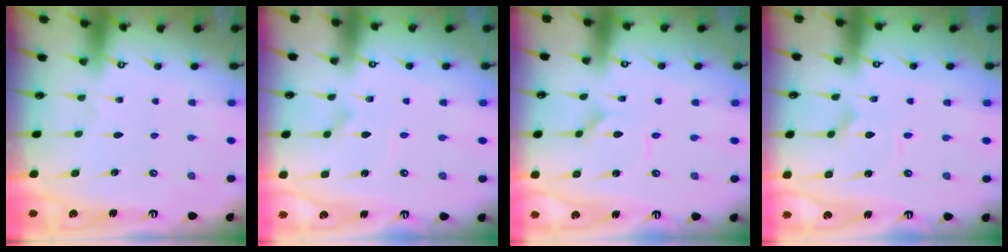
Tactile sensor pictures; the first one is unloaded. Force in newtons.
{"total": 2.2, "press": 2.2, "slide": 0.1}
{"total": 1.2, "press": 1.2, "slide": 0.0}
{"total": 2.9, "press": 2.9, "slide": 0.1}